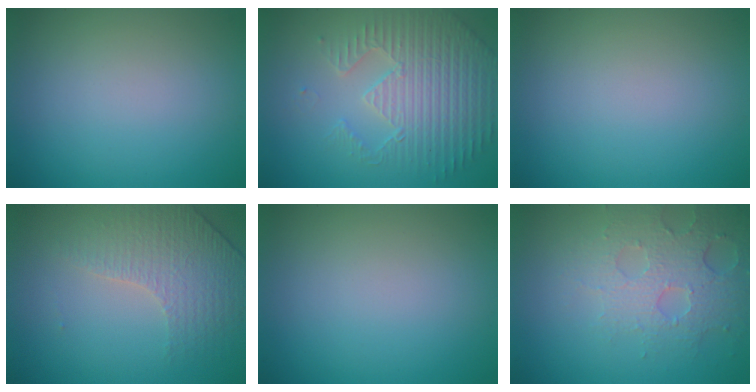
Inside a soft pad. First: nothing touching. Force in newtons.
{"total": 4.7, "press": 4.4, "slide": 1.6}
{"total": 0.0}
{"total": 4.4, "press": 3.1, "slide": 3.2}
{"total": 0.0}
{"total": 3.8, "press": 3.8, "slide": 0.7}